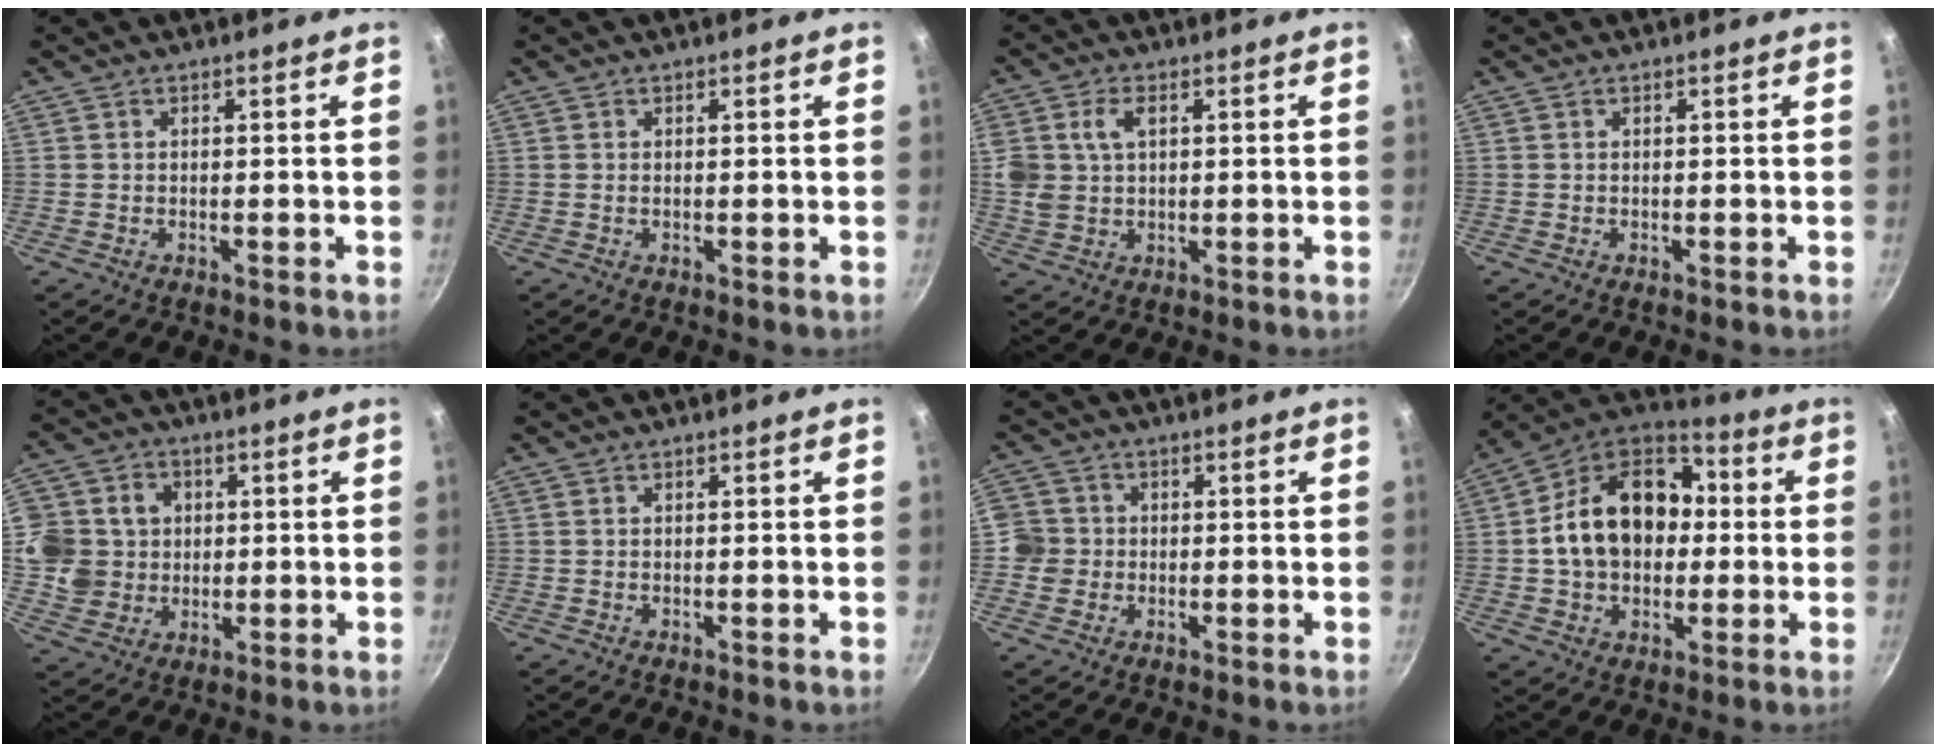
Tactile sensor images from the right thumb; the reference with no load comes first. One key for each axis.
{"total": 0.0}
{"total": 7.6, "fx": 2.1, "fy": 5.2, "fz": 5.1, "tx": -0.090, "ty": 0.000, "tz": 0.039}
{"total": 0.0}
{"total": 12.5, "fx": 1.1, "fy": 11.6, "fz": 4.5, "tx": -0.065, "ty": 0.004, "tz": 0.015}
{"total": 0.0}
{"total": 5.1, "fx": -0.8, "fy": 4.9, "fz": 1.2, "tx": 0.006, "ty": 0.009, "tz": -0.026}
{"total": 20.3, "fx": 0.9, "fy": 15.0, "fz": 13.6, "tx": -0.207, "ty": 0.043, "tz": 0.003}